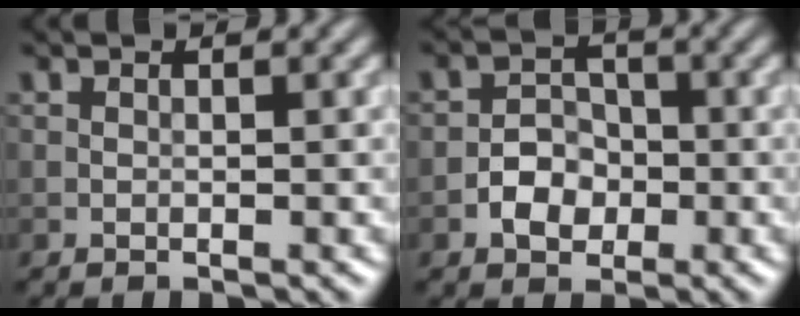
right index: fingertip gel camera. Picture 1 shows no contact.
{"total": 2.9, "force": [-1.1, 2.2, 1.5], "torque": [-0.019, 0.005, -0.023]}